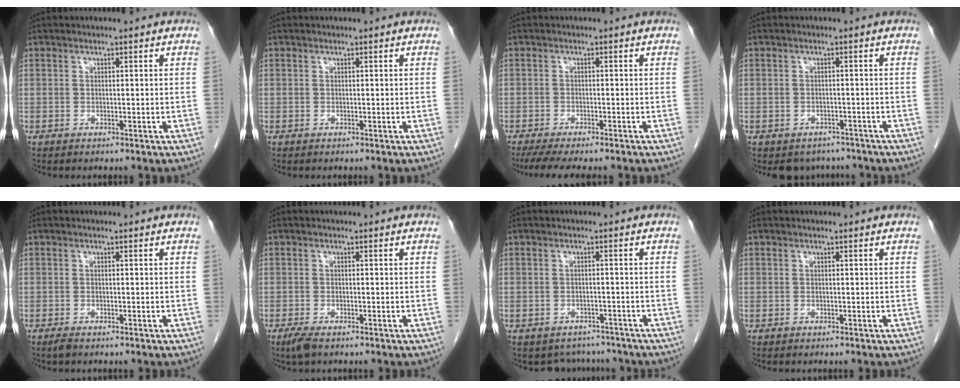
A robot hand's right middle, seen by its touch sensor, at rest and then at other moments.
{"total": 0.0}
{"total": 8.4, "force": [-6.9, 1.1, 4.5], "torque": [-0.064, -0.013, -0.105]}
{"total": 4.6, "force": [-4.0, 2.4, 0.1], "torque": [0.007, 0.007, -0.049]}
{"total": 0.8, "force": [-0.7, 0.2, 0.5], "torque": [-0.016, -0.003, -0.012]}
{"total": 2.2, "force": [-1.5, 0.6, 1.5], "torque": [-0.037, -0.007, -0.028]}
{"total": 5.4, "force": [-4.8, 2.5, -0.3], "torque": [0.011, 0.014, -0.057]}
{"total": 0.0}